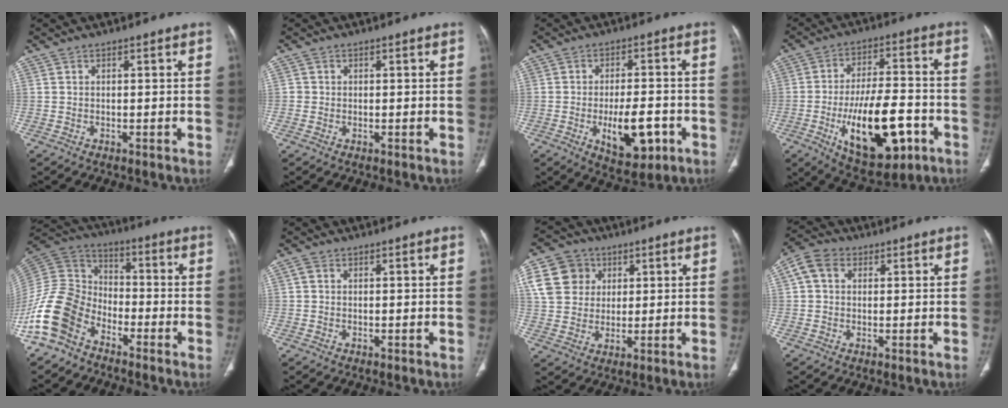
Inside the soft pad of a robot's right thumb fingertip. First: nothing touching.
{"total": 0.8, "force": [0.0, 0.8, 0.0], "torque": [0.005, 0.004, -0.002]}
{"total": 10.4, "force": [-3.4, 4.8, 8.7], "torque": [-0.120, 0.011, -0.041]}
{"total": 19.3, "force": [-6.4, 8.8, 15.9], "torque": [-0.241, 0.026, -0.088]}
{"total": 14.0, "force": [-8.5, 9.2, 6.2], "torque": [-0.119, 0.064, -0.180]}
{"total": 1.0, "force": [0.2, 0.9, 0.5], "torque": [-0.010, 0.003, 0.003]}
{"total": 11.9, "force": [4.0, 10.1, 4.8], "torque": [-0.073, 0.005, 0.073]}
{"total": 5.8, "force": [1.6, 4.5, 3.2], "torque": [-0.056, 0.015, 0.024]}